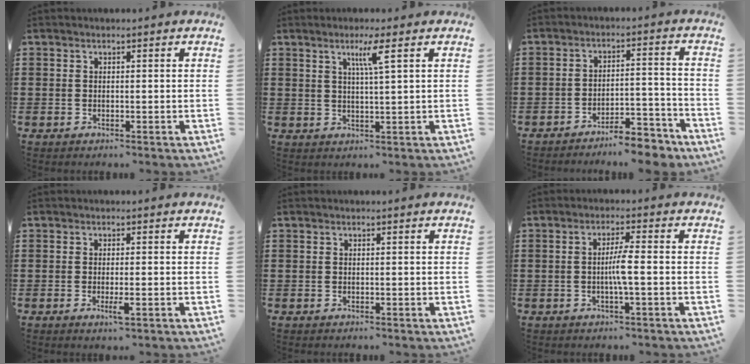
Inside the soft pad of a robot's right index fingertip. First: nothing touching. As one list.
[{"total": 3.9, "force": [2.0, -0.3, 3.4], "torque": [-0.064, -0.007, 0.029]}, {"total": 6.6, "force": [-6.2, 0.7, 2.0], "torque": [-0.026, 0.013, -0.118]}, {"total": 2.3, "force": [-0.8, 0.2, 2.1], "torque": [-0.043, -0.008, -0.016]}, {"total": 0.0}, {"total": 3.6, "force": [-0.6, -0.1, 3.6], "torque": [-0.064, -0.004, -0.013]}]